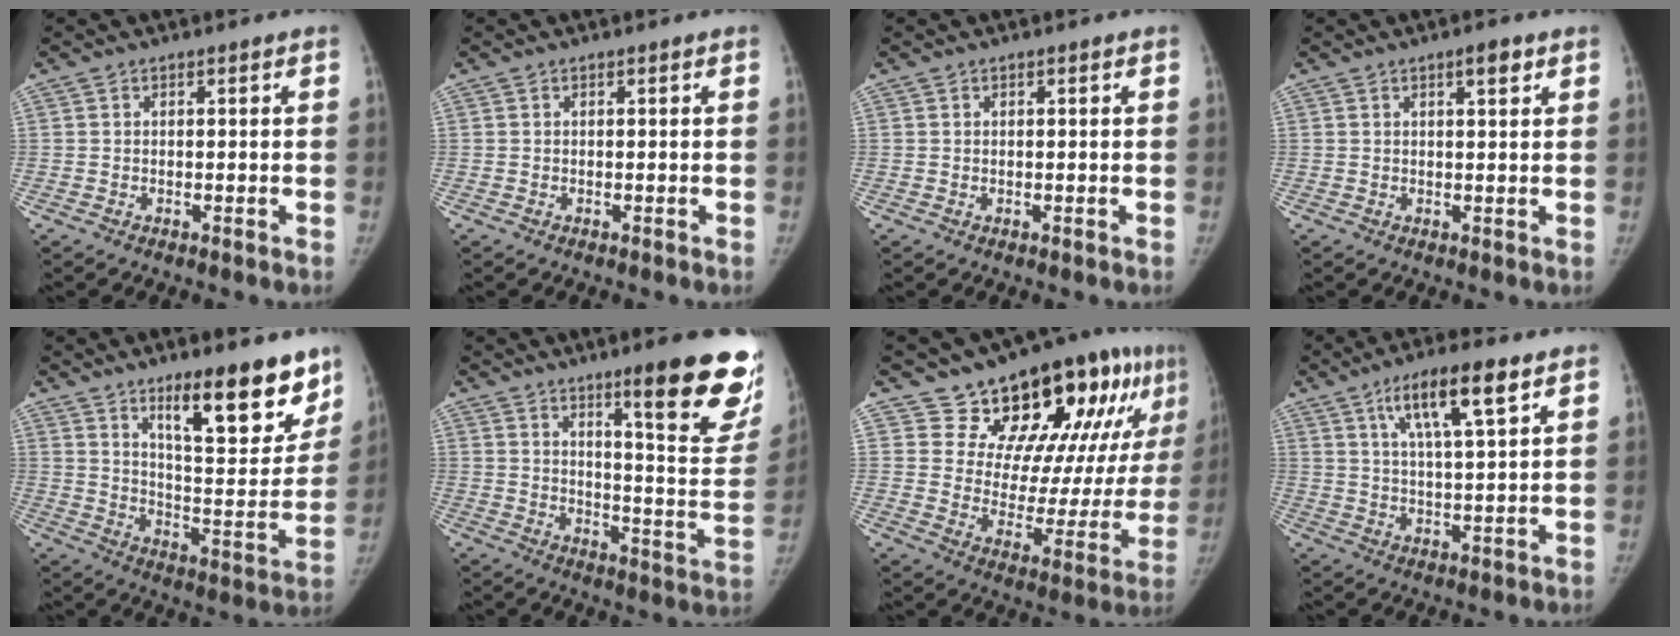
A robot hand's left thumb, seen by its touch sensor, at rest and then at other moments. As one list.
[{"total": 0.0}, {"total": 0.0}, {"total": 2.8, "force": [1.5, 0.8, 2.2], "torque": [-0.027, -0.006, 0.022]}, {"total": 19.0, "force": [12.4, 5.5, 13.2], "torque": [-0.135, -0.088, 0.192]}, {"total": 20.7, "force": [12.8, 3.3, 16.0], "torque": [-0.169, -0.083, 0.183]}, {"total": 21.3, "force": [13.4, 9.2, 13.7], "torque": [-0.136, -0.074, 0.192]}, {"total": 11.4, "force": [6.0, 2.3, 9.4], "torque": [-0.159, -0.018, 0.105]}]